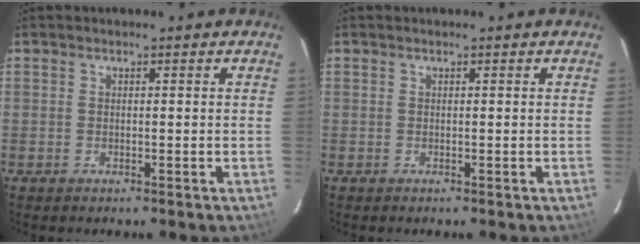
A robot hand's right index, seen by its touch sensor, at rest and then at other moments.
{"total": 0.0}